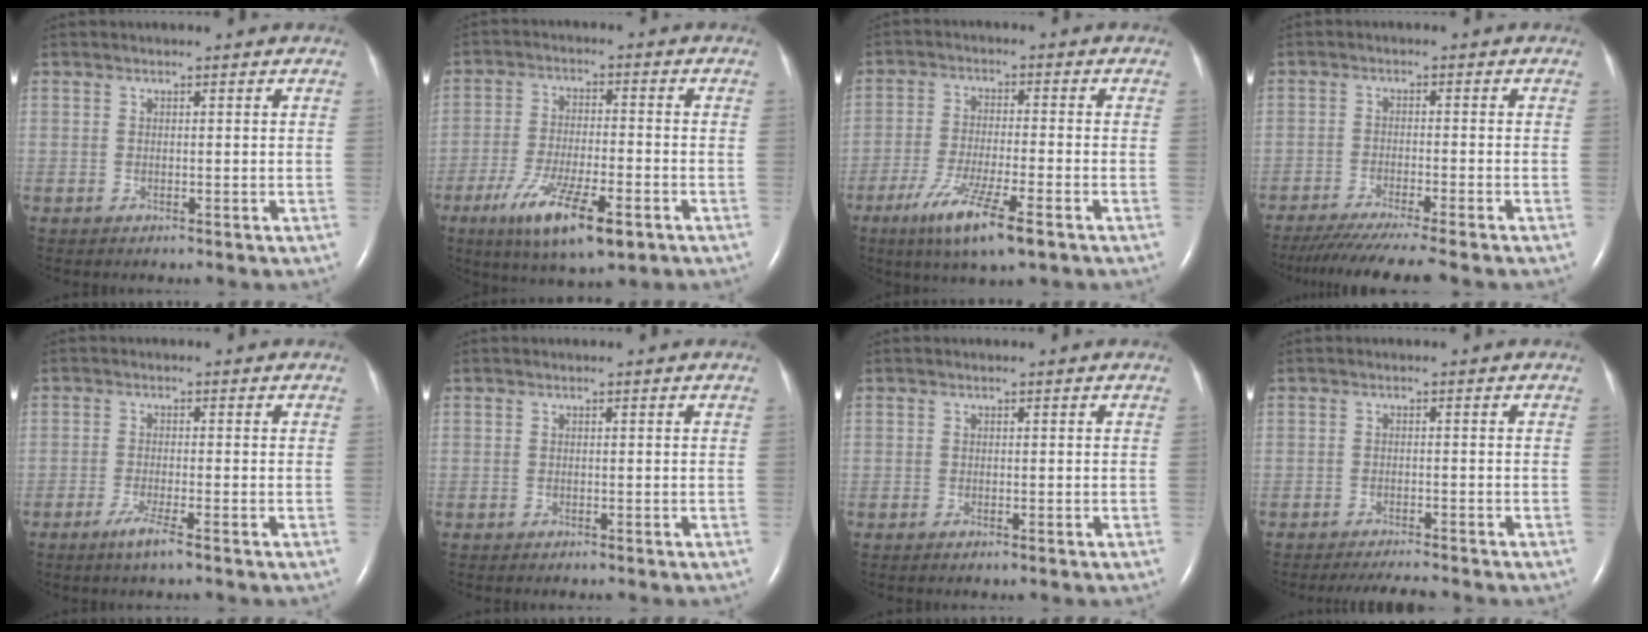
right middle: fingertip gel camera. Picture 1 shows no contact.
{"total": 12.0, "force": [-6.3, 2.6, 9.9], "torque": [-0.185, -0.025, -0.099]}
{"total": 9.8, "force": [-5.6, 0.7, 8.0], "torque": [-0.158, -0.025, -0.094]}
{"total": 11.1, "force": [-9.6, -1.1, 5.6], "torque": [-0.066, -0.036, -0.147]}
{"total": 3.2, "force": [-2.0, -0.2, 2.5], "torque": [-0.056, -0.010, -0.039]}
{"total": 0.0}
{"total": 0.5, "force": [-0.3, 0.0, 0.4], "torque": [-0.011, -0.002, -0.002]}
{"total": 4.6, "force": [-4.3, 0.0, 1.7], "torque": [-0.028, -0.015, -0.066]}